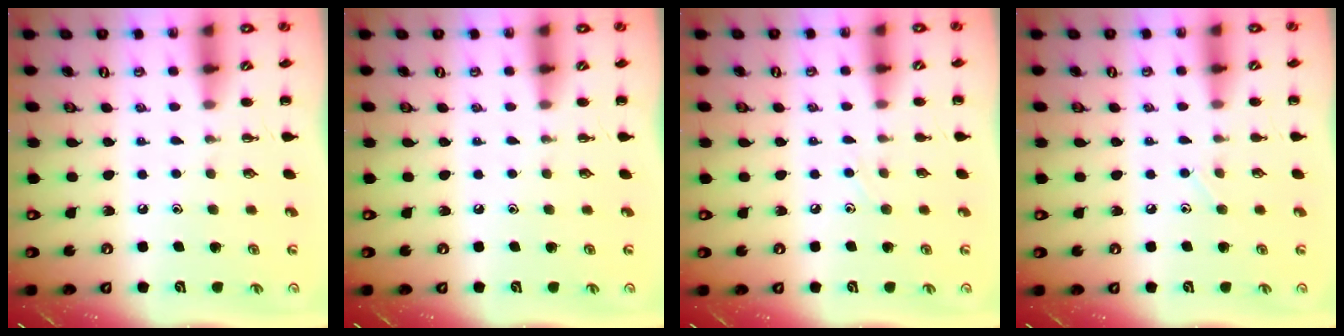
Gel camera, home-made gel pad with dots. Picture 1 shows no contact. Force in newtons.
{"total": 0.0}
{"total": 4.7, "press": 4.5, "slide": 1.6}
{"total": 3.3, "press": 3.1, "slide": 1.1}